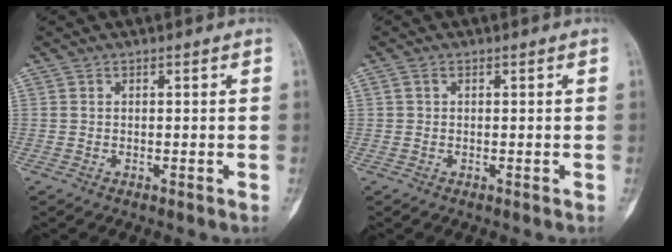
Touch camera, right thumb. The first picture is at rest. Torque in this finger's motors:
{"motor_torque": [-0.05, 0.24, 0.16, 0.01, 0.10]}